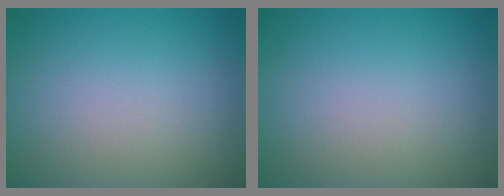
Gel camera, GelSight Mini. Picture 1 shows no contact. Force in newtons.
{"total": 0.0}